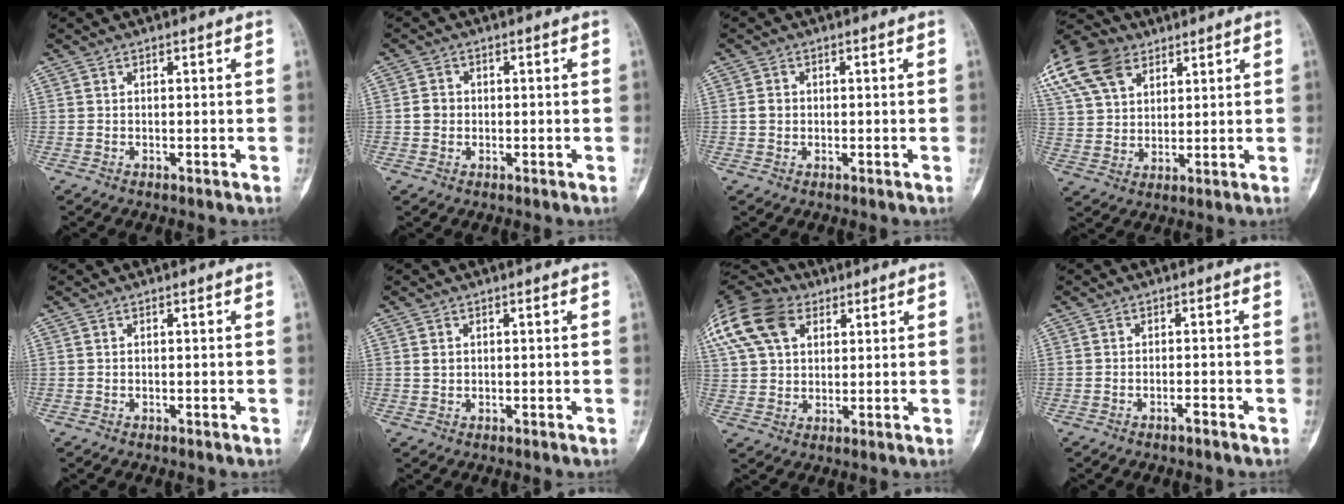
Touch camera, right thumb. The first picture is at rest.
{"total": 2.5, "force": [-0.2, 2.3, 1.0], "torque": [-0.009, 0.007, -0.005]}
{"total": 1.8, "force": [0.0, 1.6, 0.9], "torque": [-0.012, 0.005, 0.000]}
{"total": 19.8, "force": [10.4, 13.2, 10.6], "torque": [-0.240, 0.025, 0.197]}
{"total": 0.0}
{"total": 1.3, "force": [0.3, 1.0, 0.6], "torque": [-0.008, 0.000, 0.008]}
{"total": 18.1, "force": [7.8, 12.3, 10.8], "torque": [-0.232, 0.025, 0.141]}
{"total": 1.3, "force": [-1.0, 0.2, 0.8], "torque": [-0.017, 0.006, -0.017]}